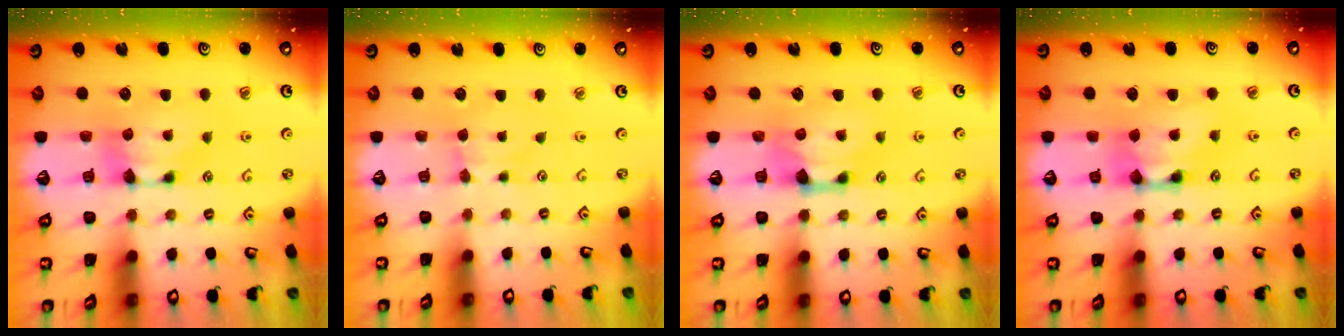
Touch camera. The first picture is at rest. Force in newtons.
{"total": 2.7, "press": 2.6, "slide": 0.4}
{"total": 1.6, "press": 1.1, "slide": 1.1}
{"total": 3.0, "press": 3.0, "slide": 0.2}